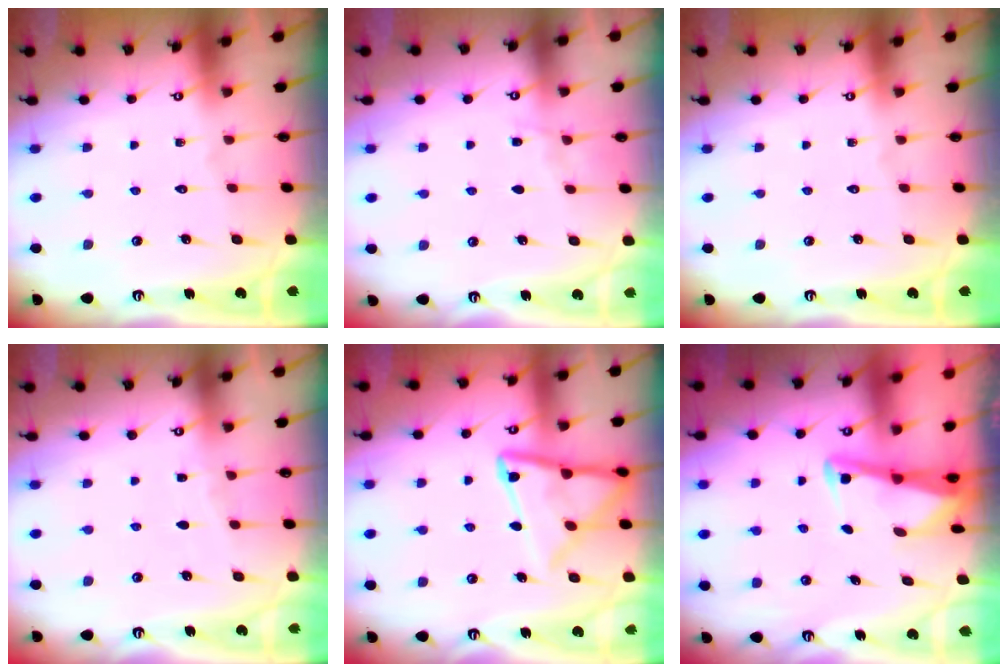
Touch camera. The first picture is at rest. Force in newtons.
{"total": 4.0, "press": 4.0, "slide": 0.5}
{"total": 0.0}
{"total": 2.3, "press": 2.2, "slide": 0.3}
{"total": 13.1, "press": 13.0, "slide": 1.4}
{"total": 3.0, "press": 2.9, "slide": 0.4}